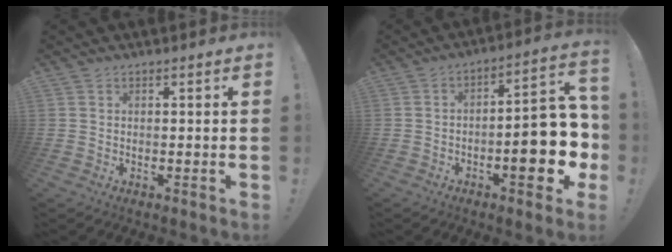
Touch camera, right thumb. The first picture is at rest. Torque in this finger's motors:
{"motor_torque": [2.54, 2.52, 1.31, -1.06, 0.10]}